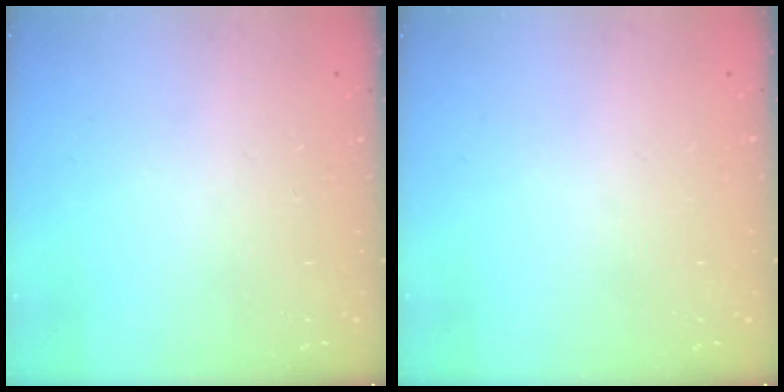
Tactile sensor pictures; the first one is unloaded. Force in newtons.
{"total": 0.0}